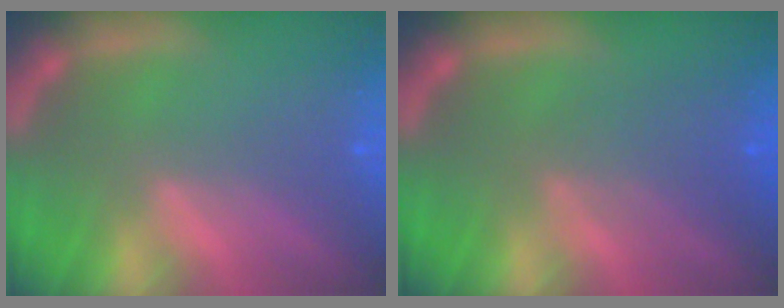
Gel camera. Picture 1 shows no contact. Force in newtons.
{"total": 3.5}